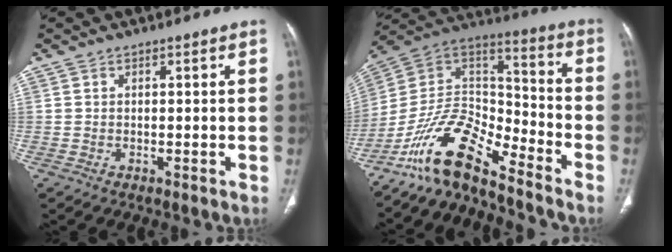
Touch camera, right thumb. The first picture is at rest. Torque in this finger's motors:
{"motor_torque": [0.46, 0.21, 1.43, -1.33, 0.15]}